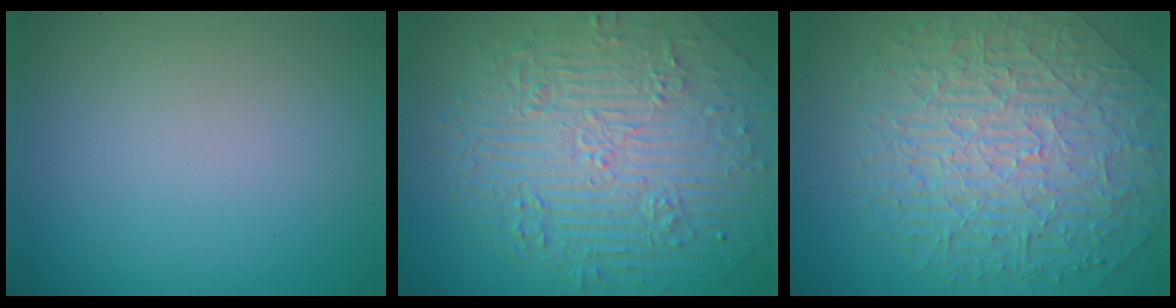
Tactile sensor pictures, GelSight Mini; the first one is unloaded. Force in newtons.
{"total": 10.6, "press": 7.0, "slide": 7.9}
{"total": 10.0, "press": 6.7, "slide": 7.4}